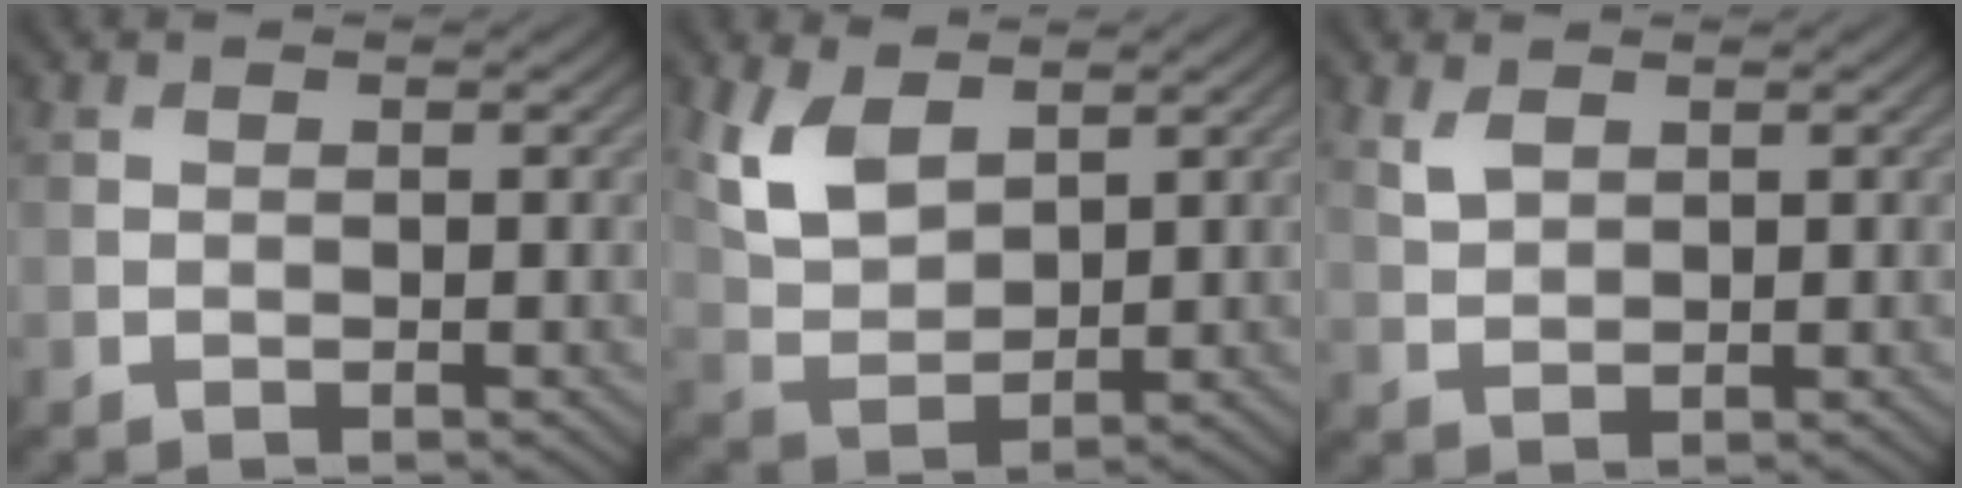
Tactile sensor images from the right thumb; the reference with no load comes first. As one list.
[{"total": 6.8, "force": [3.5, 3.8, 4.4], "torque": [-0.106, -0.006, 0.073]}, {"total": 2.2, "force": [1.4, 1.1, 1.3], "torque": [-0.038, -0.001, 0.033]}]